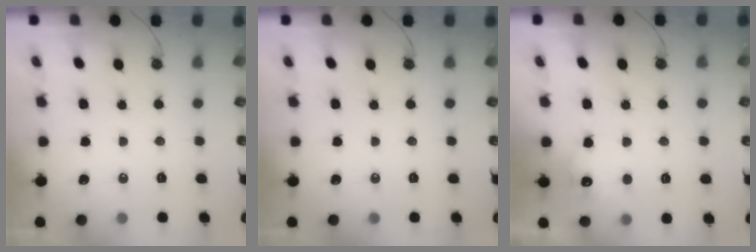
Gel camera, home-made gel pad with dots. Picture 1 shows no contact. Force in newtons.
{"total": 0.0}
{"total": 9.0, "press": 9.0, "slide": 0.4}